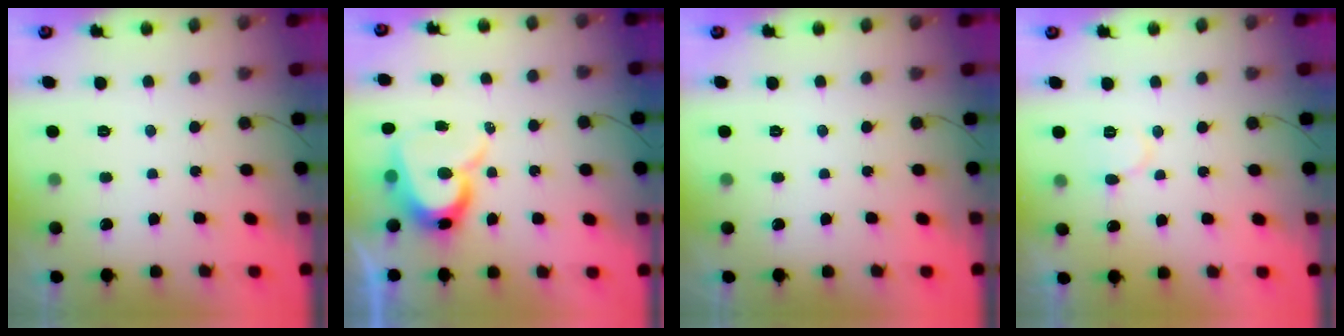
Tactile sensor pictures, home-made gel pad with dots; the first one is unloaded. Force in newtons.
{"total": 11.4, "press": 11.4, "slide": 1.1}
{"total": 0.0}
{"total": 7.2, "press": 7.2, "slide": 0.7}